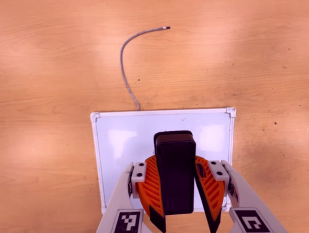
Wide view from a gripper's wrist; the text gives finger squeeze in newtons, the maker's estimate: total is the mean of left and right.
{"total": 10.4, "left": 10.6, "right": 10.2}